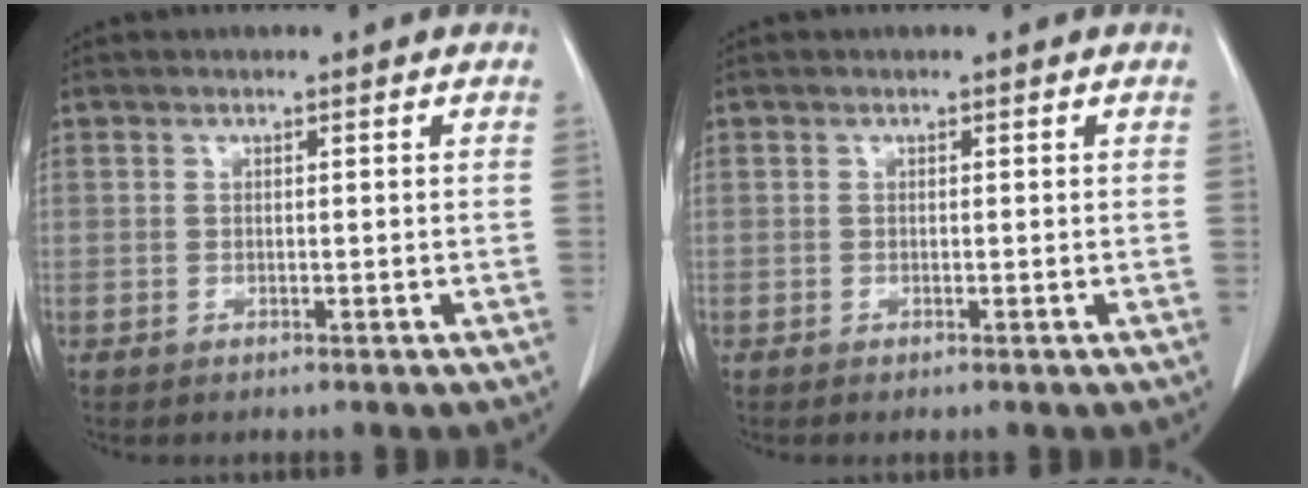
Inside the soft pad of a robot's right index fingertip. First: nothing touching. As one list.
[{"total": 0.0}]